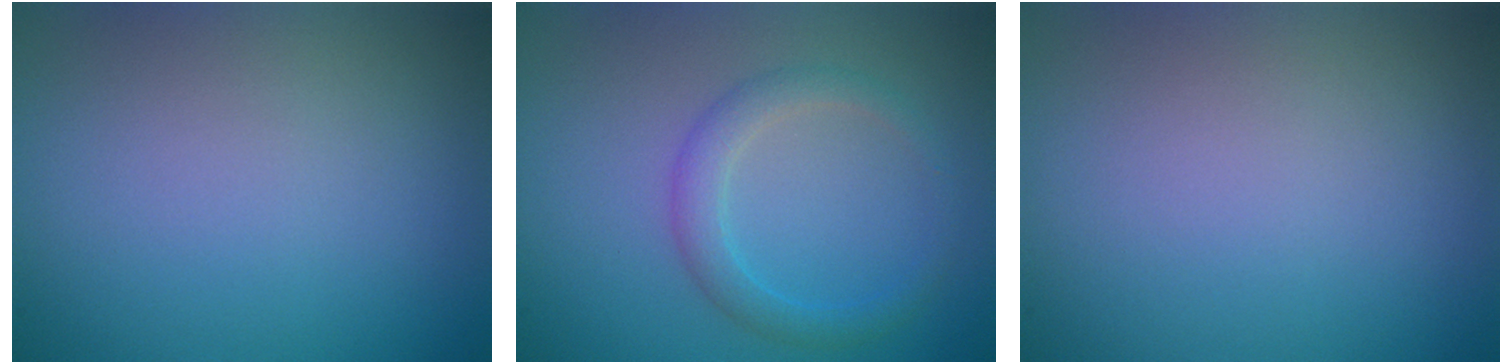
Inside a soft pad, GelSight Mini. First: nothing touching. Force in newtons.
{"total": 2.4, "press": 2.4, "slide": 0.0}
{"total": 0.0}